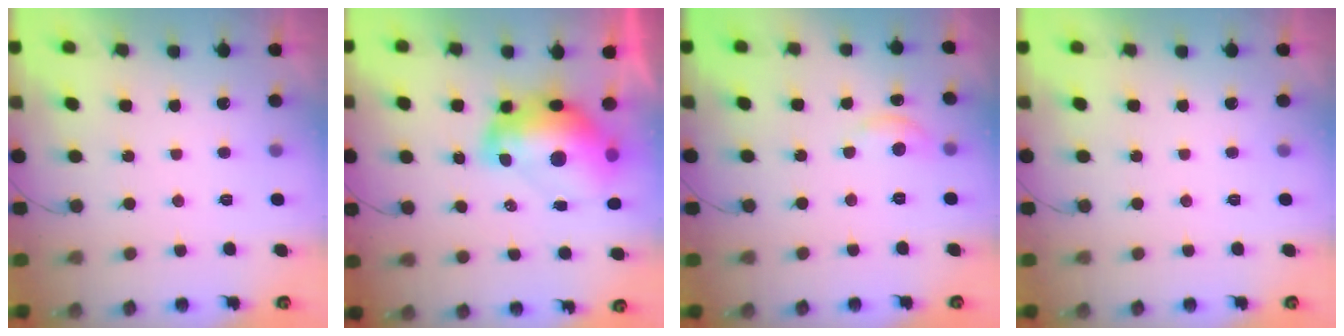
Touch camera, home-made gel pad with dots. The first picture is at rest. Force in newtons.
{"total": 16.3, "press": 16.2, "slide": 1.6}
{"total": 5.9, "press": 5.9, "slide": 0.8}
{"total": 0.0}